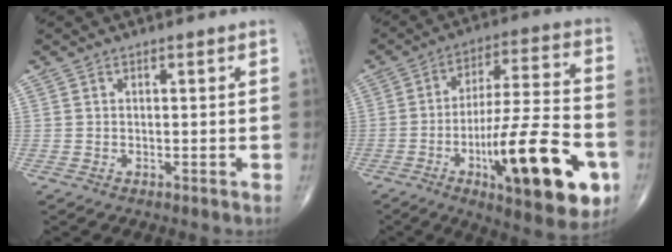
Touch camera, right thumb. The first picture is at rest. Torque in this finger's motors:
{"motor_torque": [0.06, 0.70, 0.93, 0.58, 0.16]}